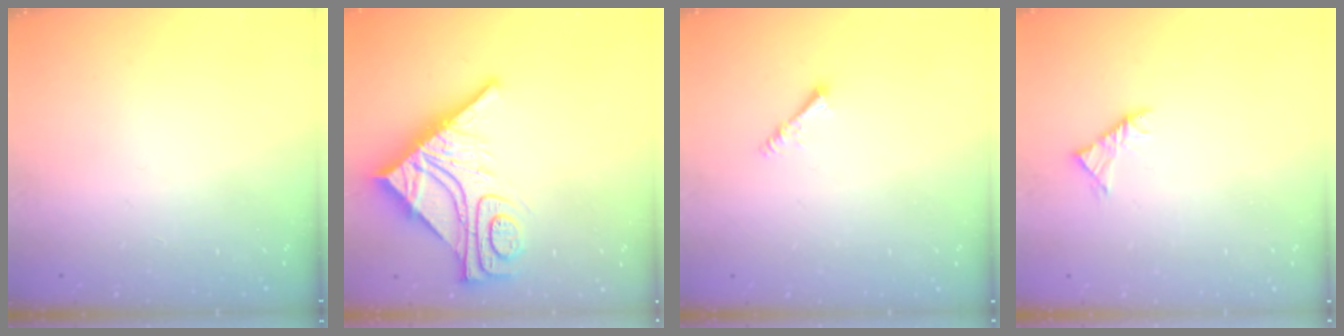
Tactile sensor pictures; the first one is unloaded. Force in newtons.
{"total": 17.5, "press": 17.4, "slide": 1.6}
{"total": 1.4, "press": 1.3, "slide": 0.3}
{"total": 2.9, "press": 2.8, "slide": 0.8}